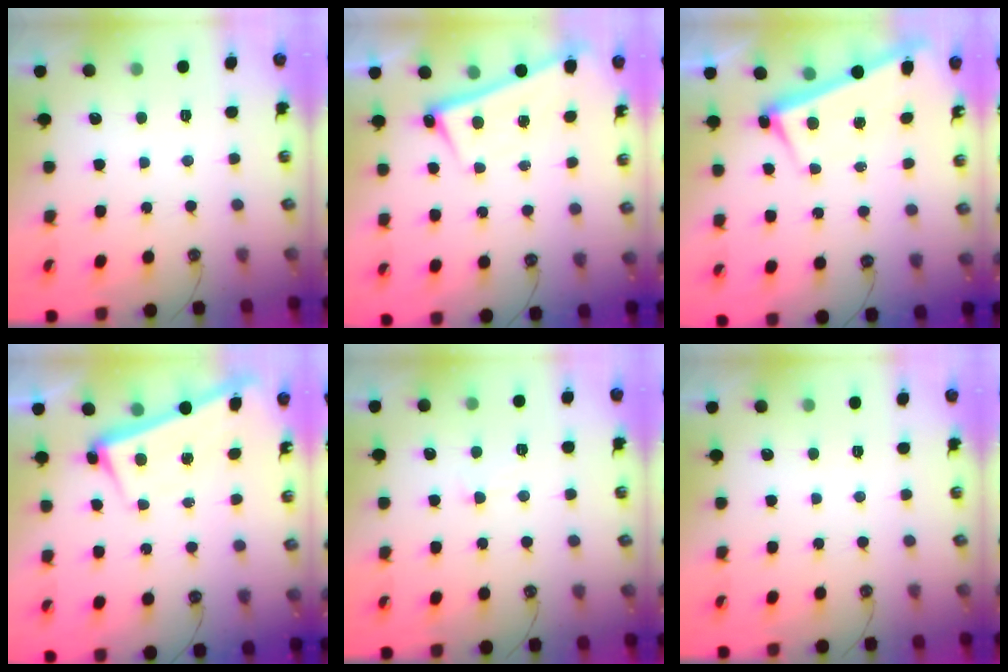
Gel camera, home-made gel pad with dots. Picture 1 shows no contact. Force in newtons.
{"total": 2.1, "press": 2.1, "slide": 0.5}
{"total": 3.2, "press": 3.1, "slide": 0.7}
{"total": 2.3, "press": 2.1, "slide": 0.9}
{"total": 3.1, "press": 3.1, "slide": 0.4}
{"total": 0.0}